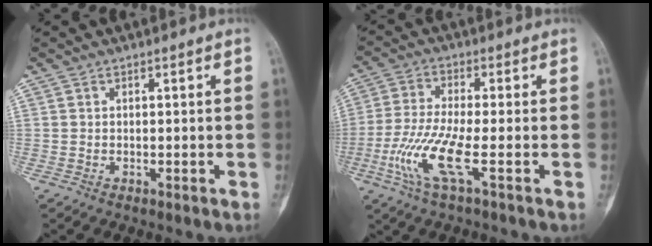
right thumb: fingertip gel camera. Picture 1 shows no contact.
{"total": 9.8, "force": [-3.3, 1.3, 9.1], "torque": [-0.221, 0.000, -0.073]}